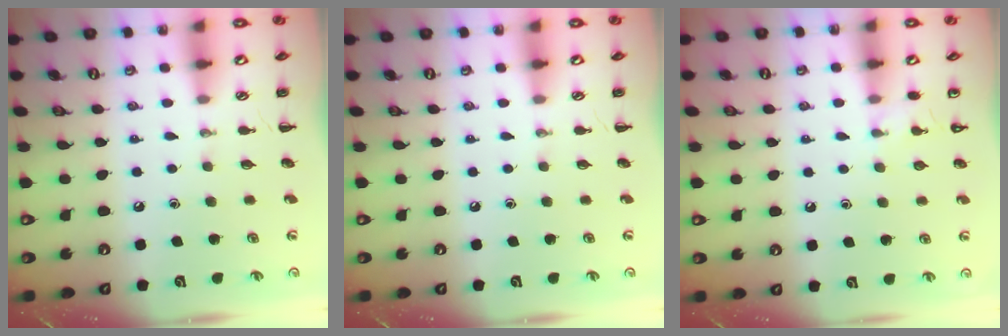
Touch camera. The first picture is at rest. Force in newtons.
{"total": 0.0}
{"total": 3.5, "press": 3.3, "slide": 1.3}